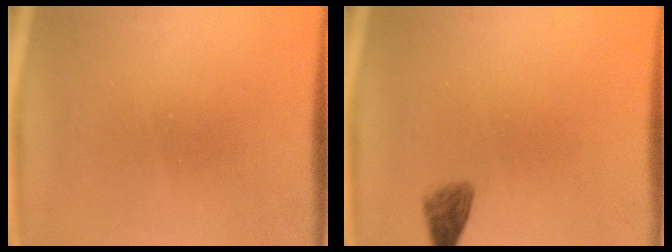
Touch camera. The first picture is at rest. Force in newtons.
{"total": 1.9}